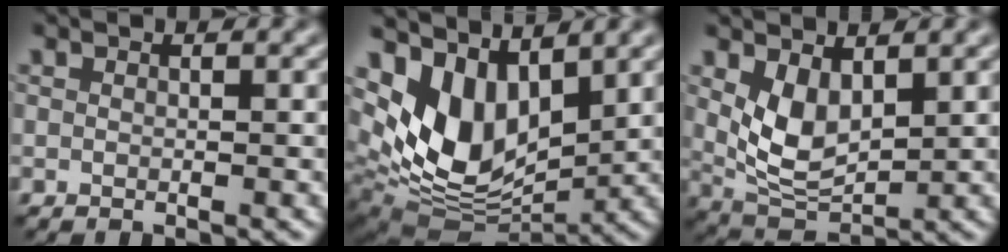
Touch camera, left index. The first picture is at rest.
{"total": 9.3, "force": [3.5, 5.5, 6.6], "torque": [-0.144, -0.015, 0.064]}
{"total": 4.6, "force": [1.3, 2.6, 3.6], "torque": [-0.078, -0.011, 0.028]}